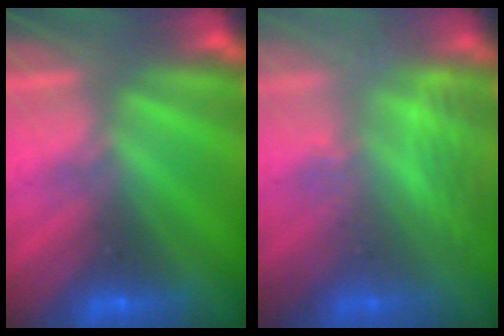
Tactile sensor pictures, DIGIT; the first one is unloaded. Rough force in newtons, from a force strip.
{"total": 2.8}